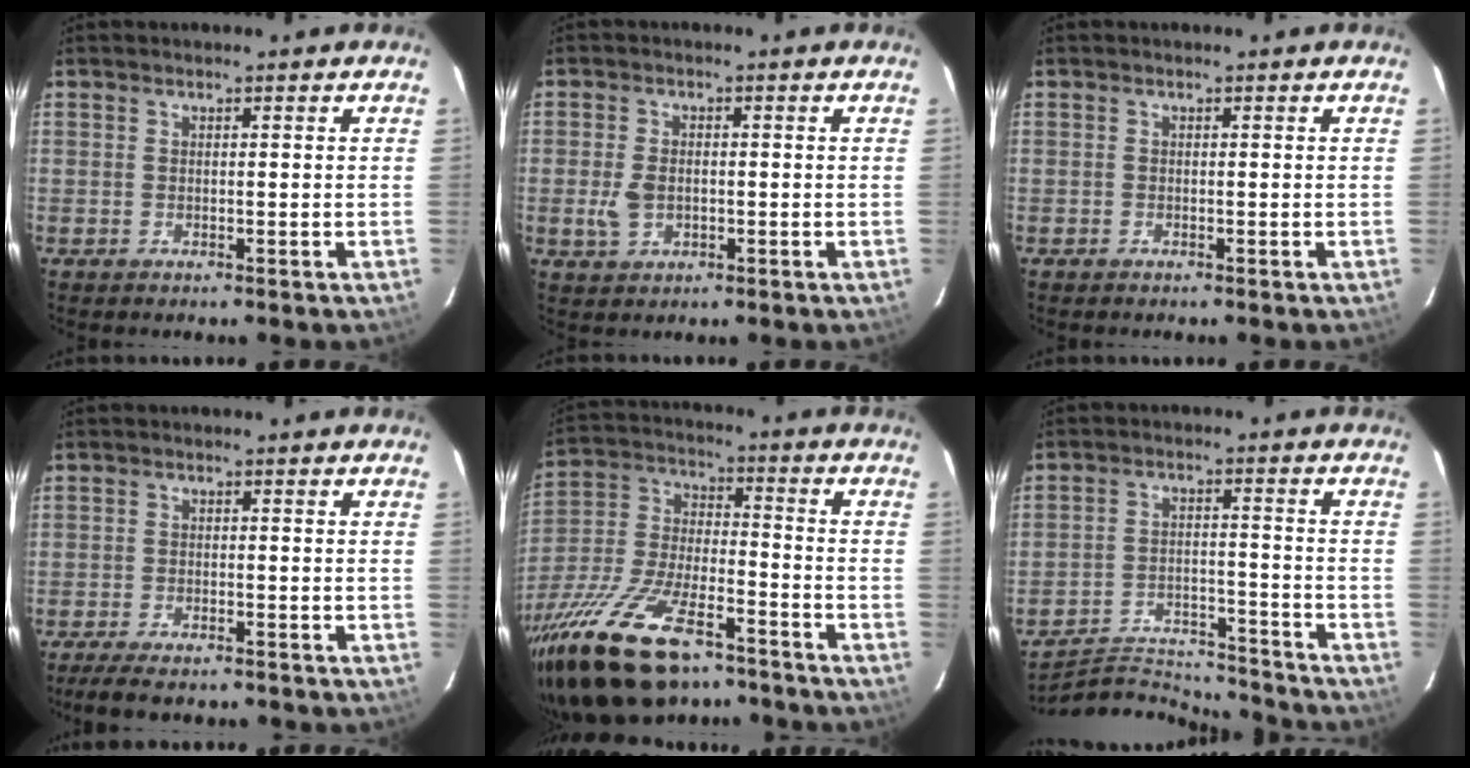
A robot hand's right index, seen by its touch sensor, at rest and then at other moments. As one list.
[{"total": 4.4, "force": [-0.8, 3.0, 3.1], "torque": [-0.068, 0.000, -0.010]}, {"total": 0.0}, {"total": 7.1, "force": [-6.0, 1.6, 3.5], "torque": [-0.086, -0.022, -0.102]}, {"total": 26.9, "force": [-18.7, 10.2, 16.3], "torque": [-0.335, -0.036, -0.312]}, {"total": 14.1, "force": [-13.9, 2.1, 1.1], "torque": [-0.041, 0.019, -0.211]}]